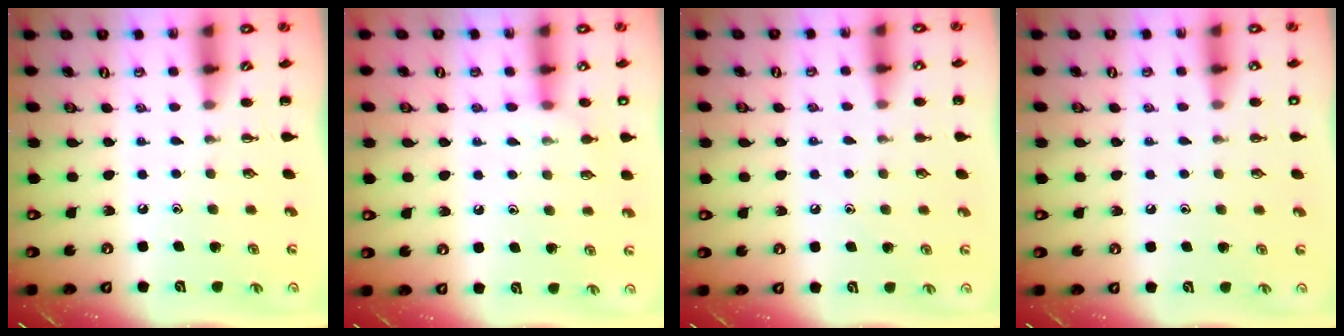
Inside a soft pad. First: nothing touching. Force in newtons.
{"total": 8.8, "press": 8.7, "slide": 1.5}
{"total": 6.2, "press": 5.9, "slide": 1.8}
{"total": 2.1, "press": 2.0, "slide": 0.6}